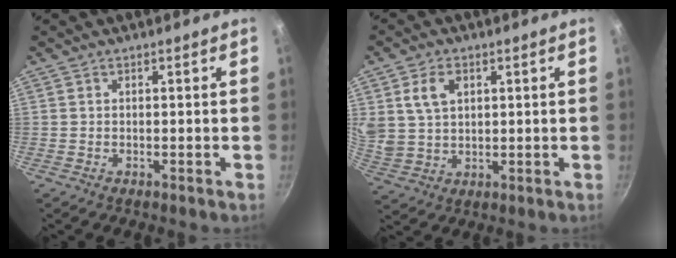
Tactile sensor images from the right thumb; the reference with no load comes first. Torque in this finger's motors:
{"motor_torque": [0.93, 1.92, 0.85, 0.56, 0.10]}